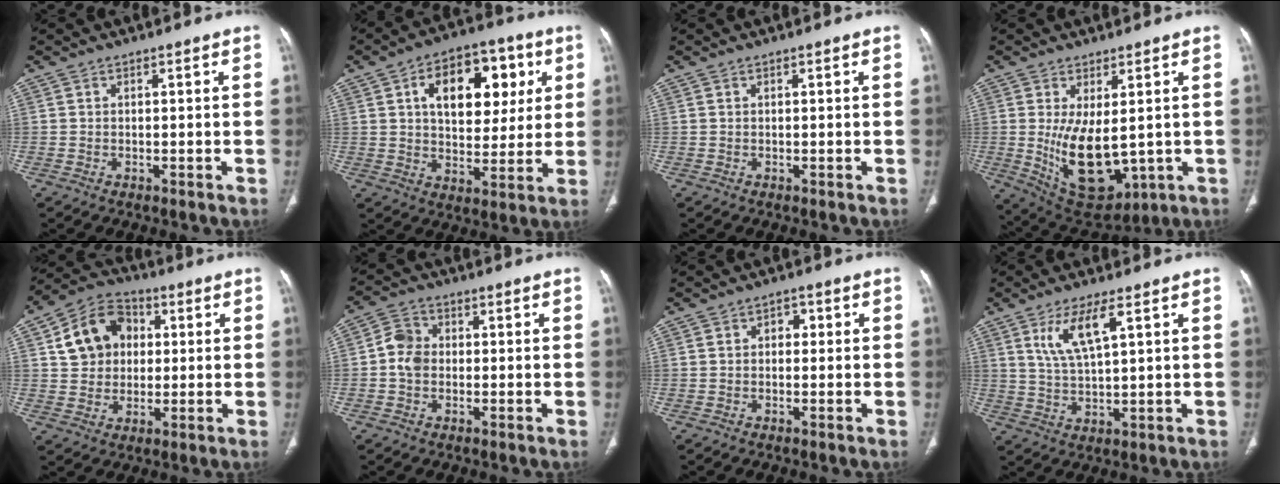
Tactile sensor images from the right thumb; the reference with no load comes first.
{"total": 17.5, "force": [5.4, 10.6, 12.9], "torque": [-0.141, 0.002, 0.082]}
{"total": 0.0}
{"total": 12.9, "force": [-0.4, 6.4, 11.2], "torque": [-0.178, -0.023, 0.025]}
{"total": 12.5, "force": [2.7, 10.3, 6.6], "torque": [-0.086, 0.012, 0.041]}
{"total": 5.2, "force": [-0.4, 4.2, 3.0], "torque": [-0.048, 0.012, -0.017]}
{"total": 2.3, "force": [0.2, 1.7, 1.5], "torque": [-0.011, 0.011, 0.000]}
{"total": 7.7, "force": [3.4, 2.0, 6.6], "torque": [-0.135, -0.015, 0.076]}